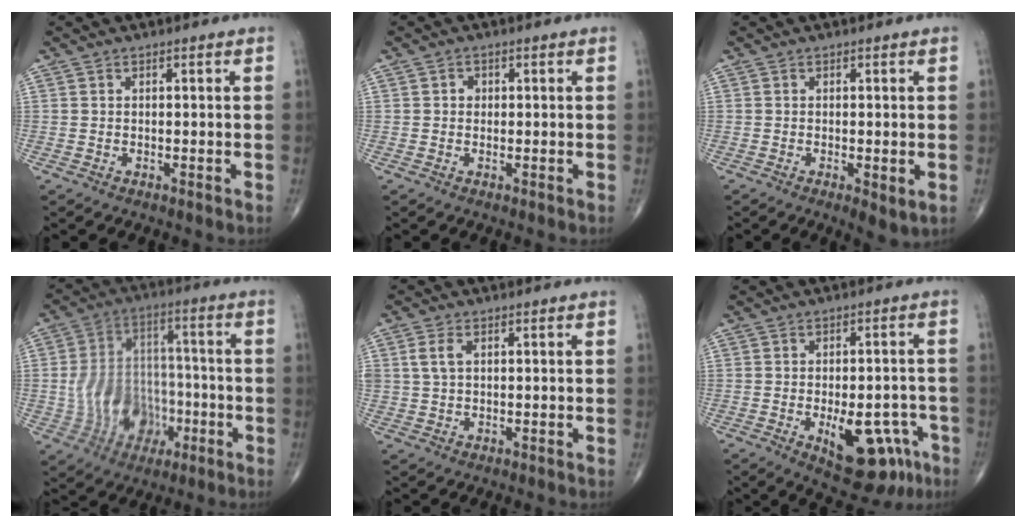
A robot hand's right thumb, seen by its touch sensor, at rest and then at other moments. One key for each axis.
{"total": 1.3, "fx": 0.1, "fy": 1.2, "fz": 0.5, "tx": -0.001, "ty": 0.003, "tz": -0.001}
{"total": 3.6, "fx": -0.9, "fy": 1.2, "fz": 3.3, "tx": -0.055, "ty": -0.013, "tz": -0.014}
{"total": 13.1, "fx": -3.5, "fy": 10.3, "fz": 7.3, "tx": -0.092, "ty": 0.041, "tz": -0.053}
{"total": 3.1, "fx": 0.9, "fy": 1.9, "fz": 2.3, "tx": -0.050, "ty": 0.003, "tz": 0.020}
{"total": 13.7, "fx": -5.6, "fy": 6.8, "fz": 10.4, "tx": -0.111, "ty": 0.021, "tz": -0.063}